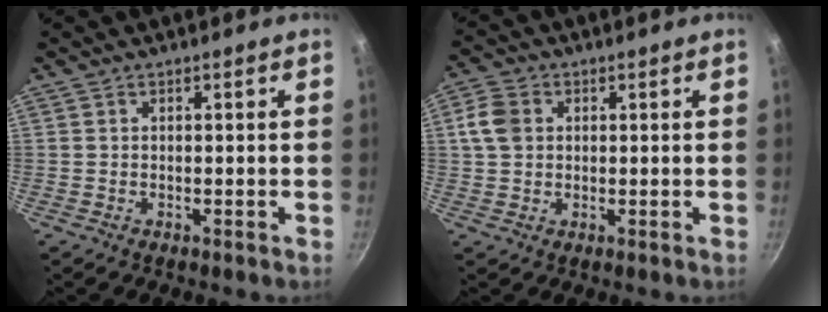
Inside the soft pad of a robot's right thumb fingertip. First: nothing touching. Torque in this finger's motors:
{"motor_torque": [0.20, 1.68, 0.18, 0.27, 0.06]}